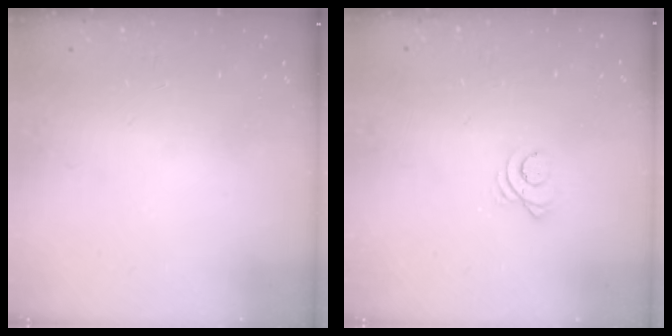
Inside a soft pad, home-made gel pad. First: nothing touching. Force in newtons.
{"total": 2.7, "press": 2.7, "slide": 0.3}